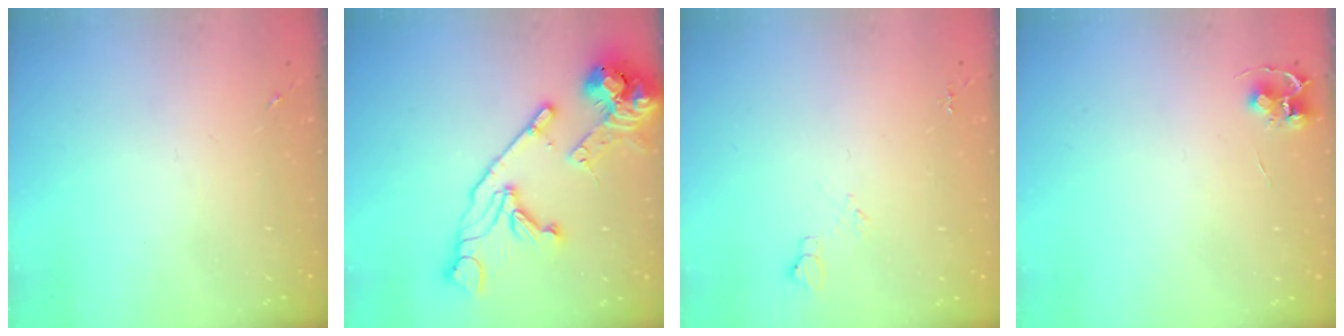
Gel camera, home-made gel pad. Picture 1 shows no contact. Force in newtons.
{"total": 18.4, "press": 18.2, "slide": 2.3}
{"total": 5.5, "press": 5.4, "slide": 0.7}
{"total": 4.7, "press": 4.7, "slide": 0.4}